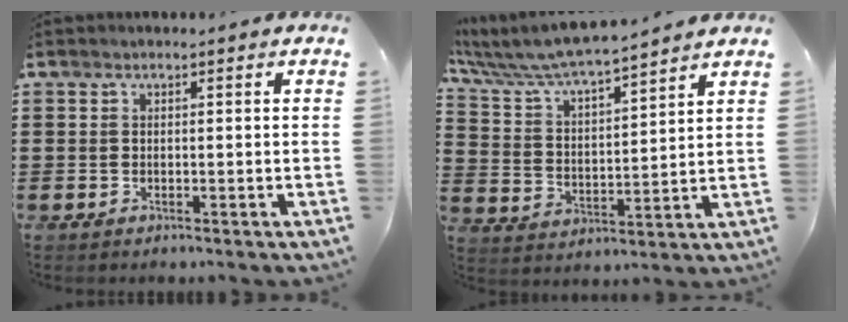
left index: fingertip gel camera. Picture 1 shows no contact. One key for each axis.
{"total": 6.6, "fx": 6.3, "fy": 0.1, "fz": 2.1, "tx": -0.069, "ty": -0.043, "tz": 0.105}